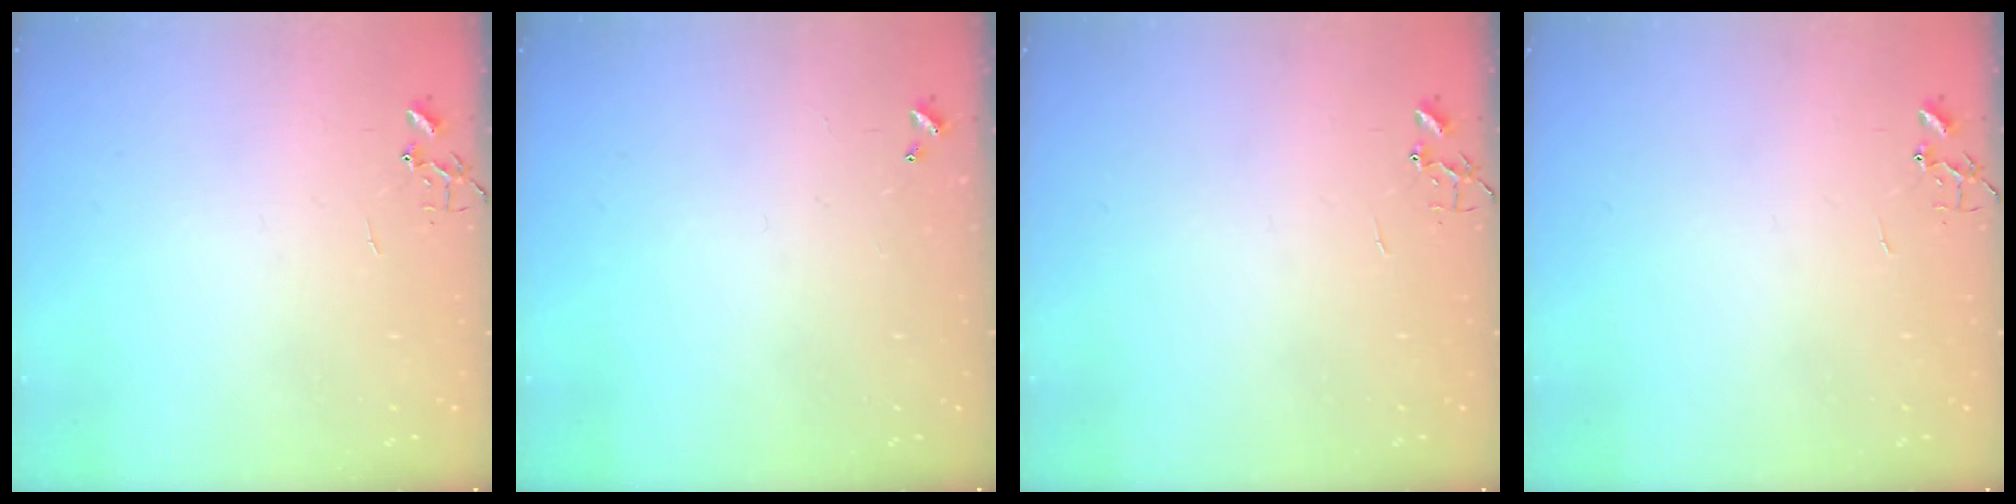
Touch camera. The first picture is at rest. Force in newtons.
{"total": 0.0}
{"total": 0.0}
{"total": 0.0}